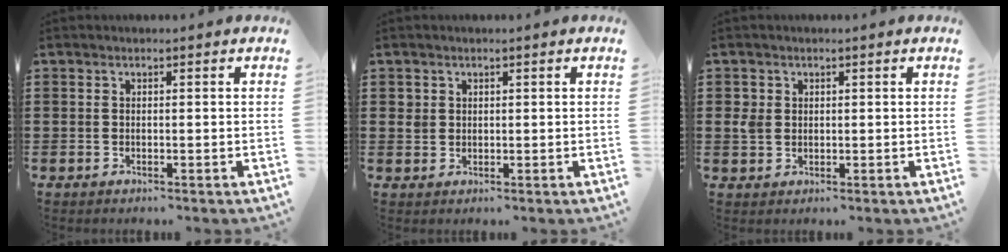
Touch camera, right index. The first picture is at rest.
{"total": 1.4, "force": [0.6, 1.2, 0.3], "torque": [-0.009, 0.006, 0.012]}
{"total": 2.3, "force": [0.5, 2.0, 1.0], "torque": [-0.026, 0.008, 0.009]}